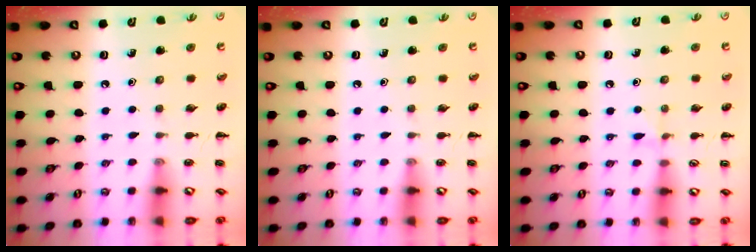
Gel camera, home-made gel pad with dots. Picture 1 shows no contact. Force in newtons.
{"total": 0.0}
{"total": 4.3, "press": 4.0, "slide": 1.6}